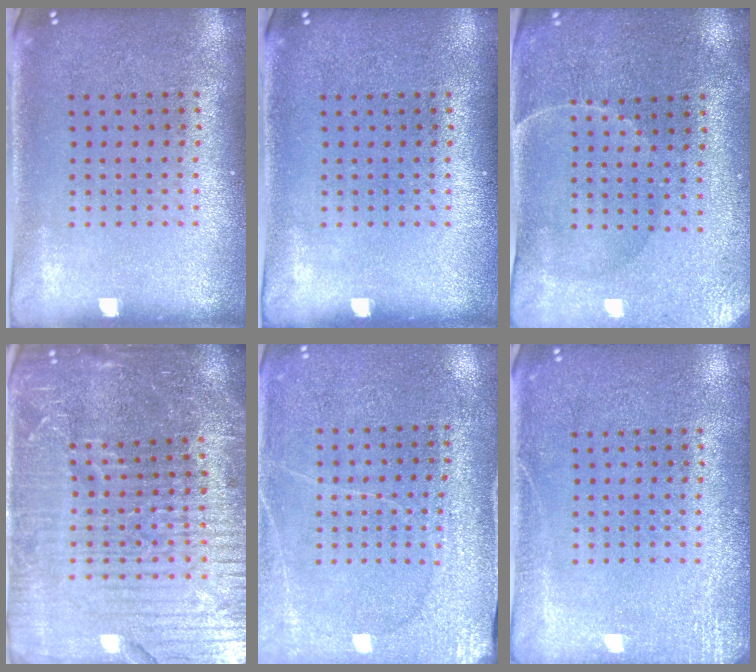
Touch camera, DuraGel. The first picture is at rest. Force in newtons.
{"total": 0.0}
{"total": 0.6, "press": 0.4, "slide": 0.5}
{"total": 6.2, "press": 5.5, "slide": 2.8}
{"total": 2.7, "press": 2.7, "slide": 0.4}
{"total": 2.5, "press": 2.4, "slide": 0.3}